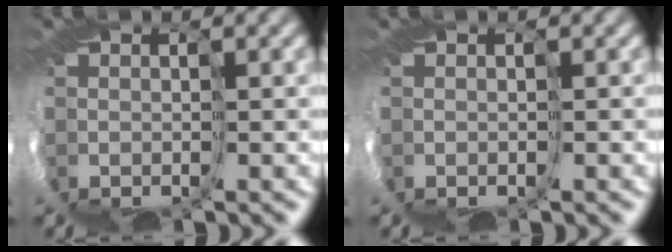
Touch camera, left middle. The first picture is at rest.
{"total": 0.5, "force": [-0.4, 0.3, 0.0], "torque": [0.002, -0.002, -0.007]}